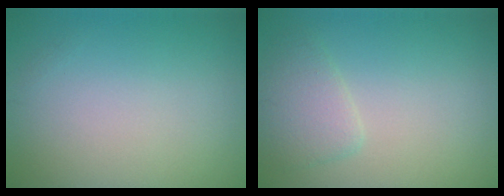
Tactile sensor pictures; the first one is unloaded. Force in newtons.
{"total": 2.5, "press": 2.5, "slide": 0.2}